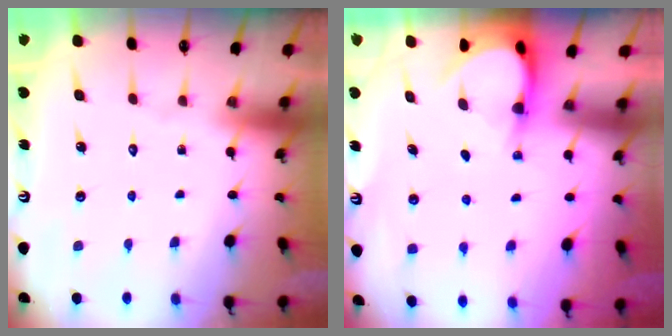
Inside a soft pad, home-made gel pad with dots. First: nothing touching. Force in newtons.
{"total": 3.8, "press": 3.7, "slide": 0.3}